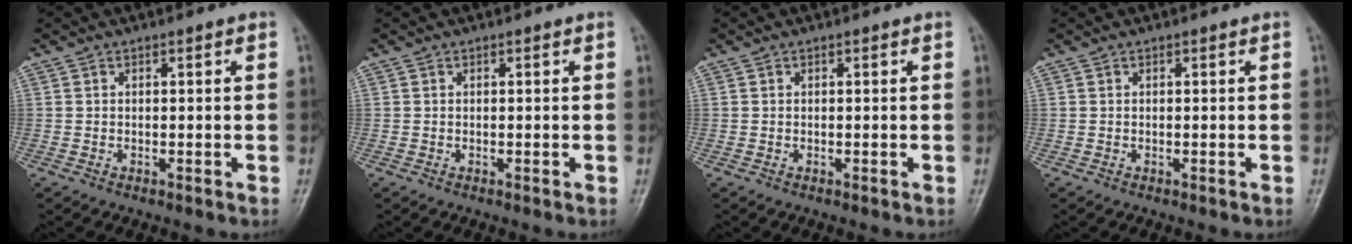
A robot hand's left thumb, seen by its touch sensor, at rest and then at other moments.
{"total": 0.0}
{"total": 0.0}
{"total": 0.0}